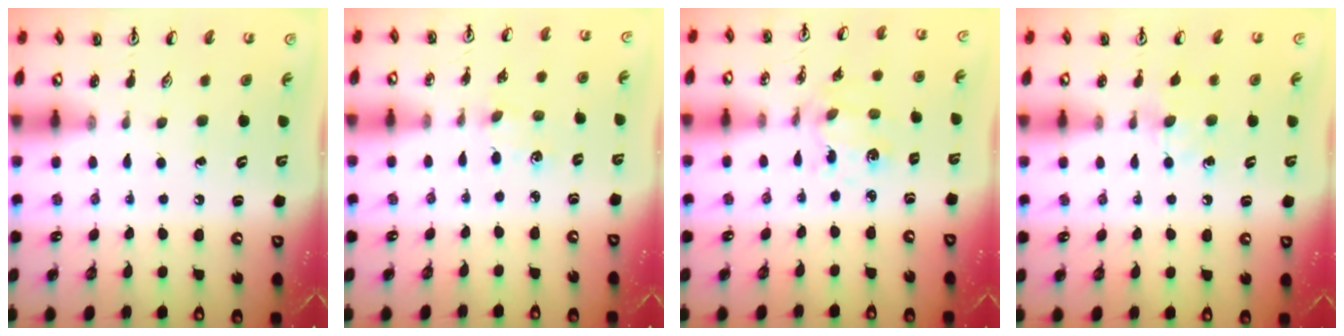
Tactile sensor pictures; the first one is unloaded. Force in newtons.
{"total": 1.3, "press": 1.3, "slide": 0.3}
{"total": 2.0, "press": 2.0, "slide": 0.3}
{"total": 6.4, "press": 6.4, "slide": 0.8}